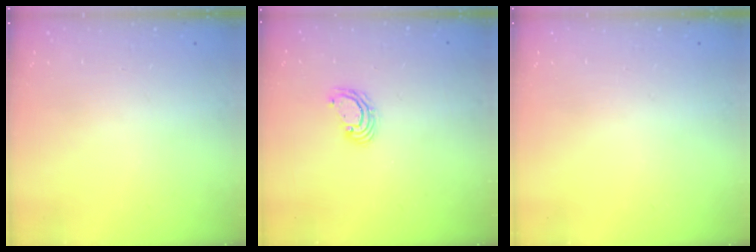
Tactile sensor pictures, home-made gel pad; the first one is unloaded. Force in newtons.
{"total": 4.3, "press": 4.3, "slide": 0.1}
{"total": 0.0}